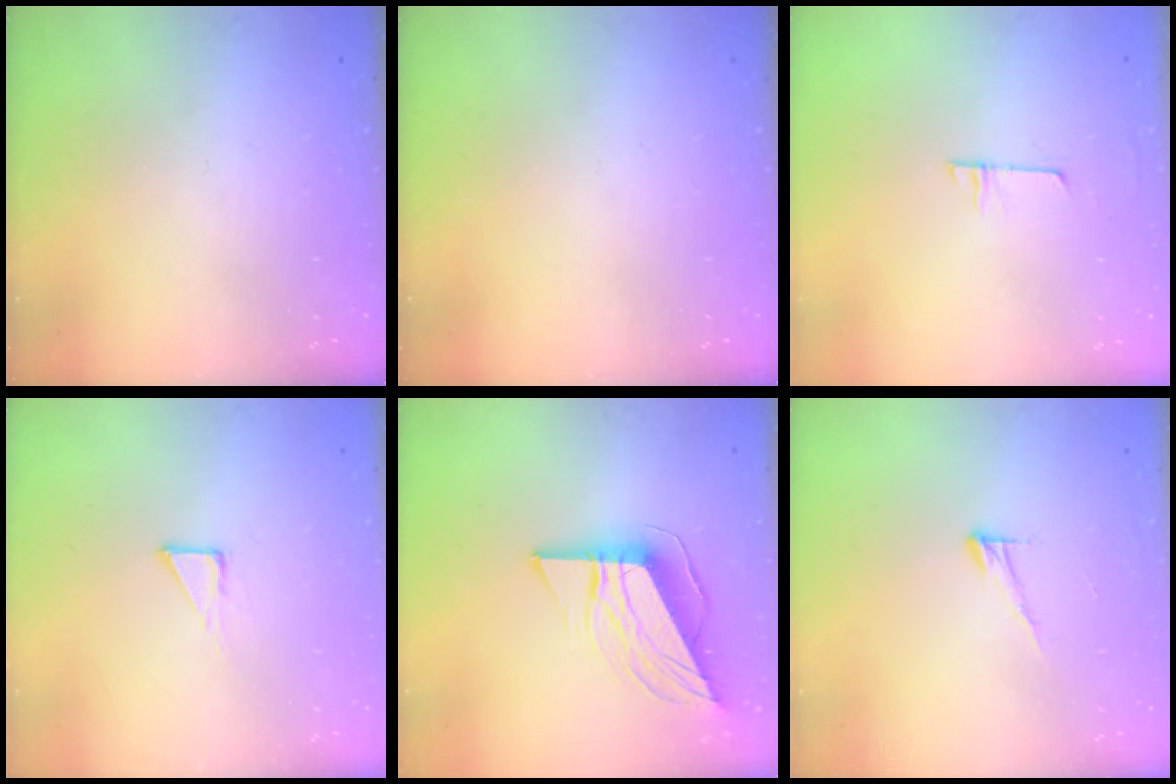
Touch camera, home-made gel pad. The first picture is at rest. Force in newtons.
{"total": 0.0}
{"total": 4.4, "press": 4.4, "slide": 0.5}
{"total": 5.1, "press": 5.0, "slide": 0.4}
{"total": 12.4, "press": 12.3, "slide": 1.5}
{"total": 5.9, "press": 5.9, "slide": 0.3}